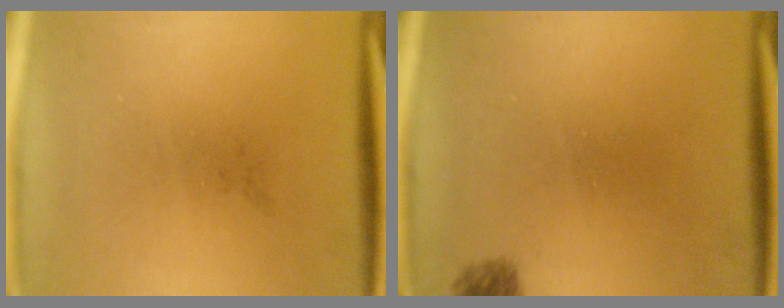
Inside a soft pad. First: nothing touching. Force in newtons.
{"total": 1.4}